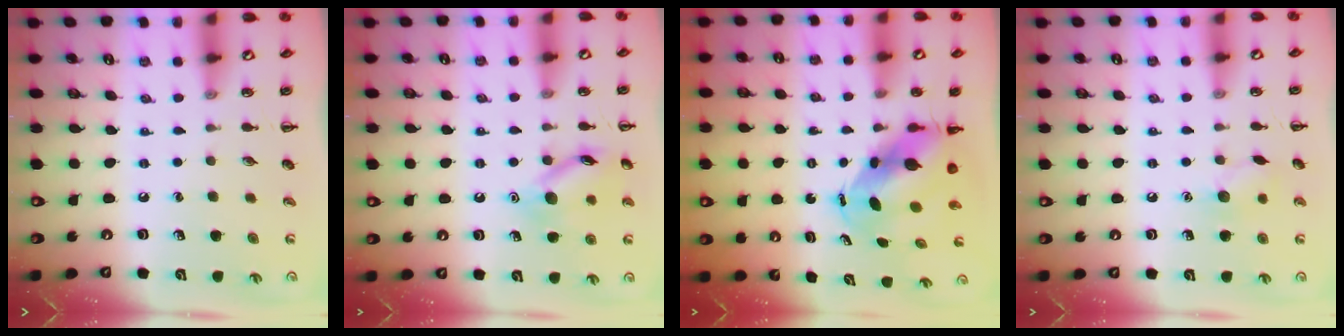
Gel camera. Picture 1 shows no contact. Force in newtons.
{"total": 12.8, "press": 12.8, "slide": 0.7}
{"total": 6.7, "press": 6.5, "slide": 1.7}
{"total": 7.2, "press": 7.1, "slide": 1.4}